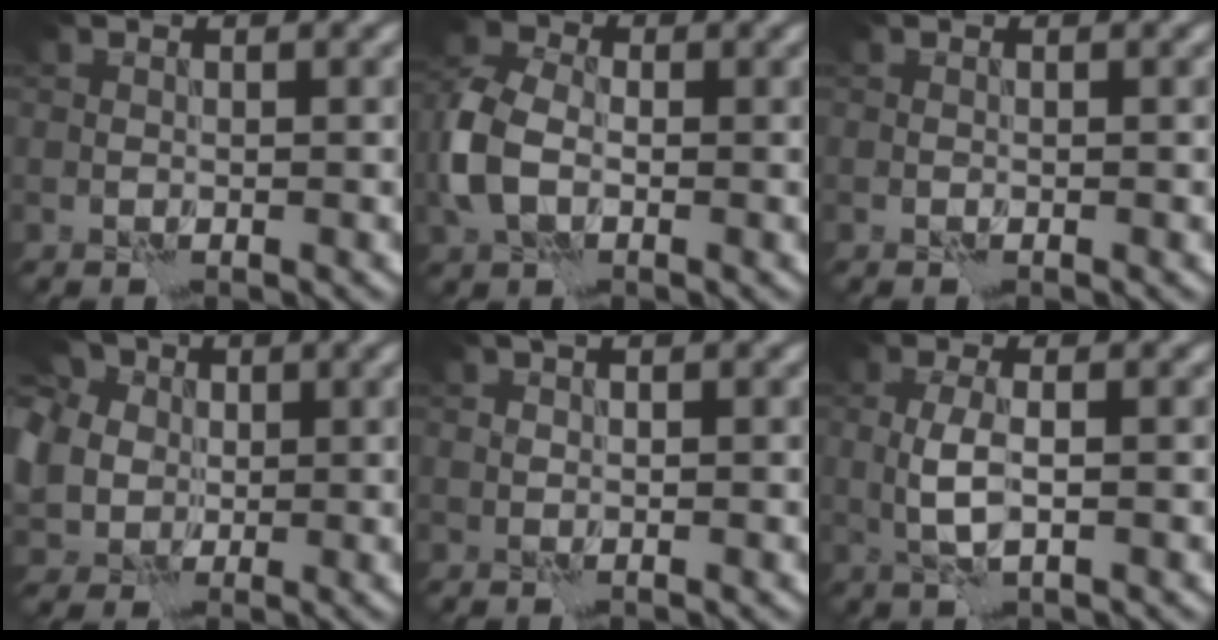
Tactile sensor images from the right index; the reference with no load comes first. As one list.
[{"total": 5.0, "force": [-1.3, 3.4, 3.4], "torque": [-0.088, 0.009, -0.038]}, {"total": 0.0}, {"total": 9.8, "force": [2.7, 8.0, 4.9], "torque": [-0.115, 0.017, 0.020]}, {"total": 0.5, "force": [0.3, 0.0, 0.4], "torque": [-0.009, 0.005, 0.005]}, {"total": 2.3, "force": [-0.2, 0.5, 2.2], "torque": [-0.053, 0.001, -0.003]}]